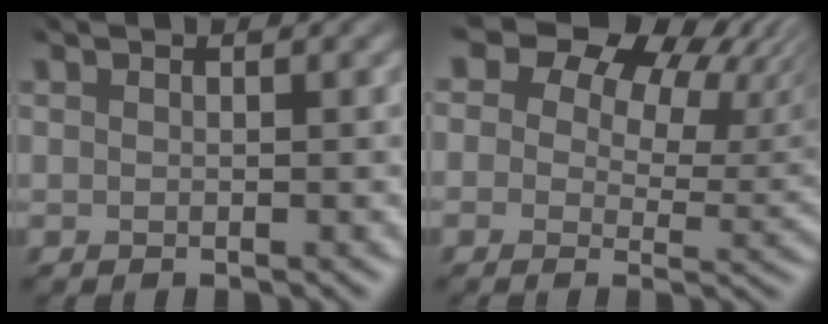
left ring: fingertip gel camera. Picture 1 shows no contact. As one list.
[{"total": 11.1, "force": [6.2, 6.8, 6.3], "torque": [-0.098, -0.001, 0.085]}]